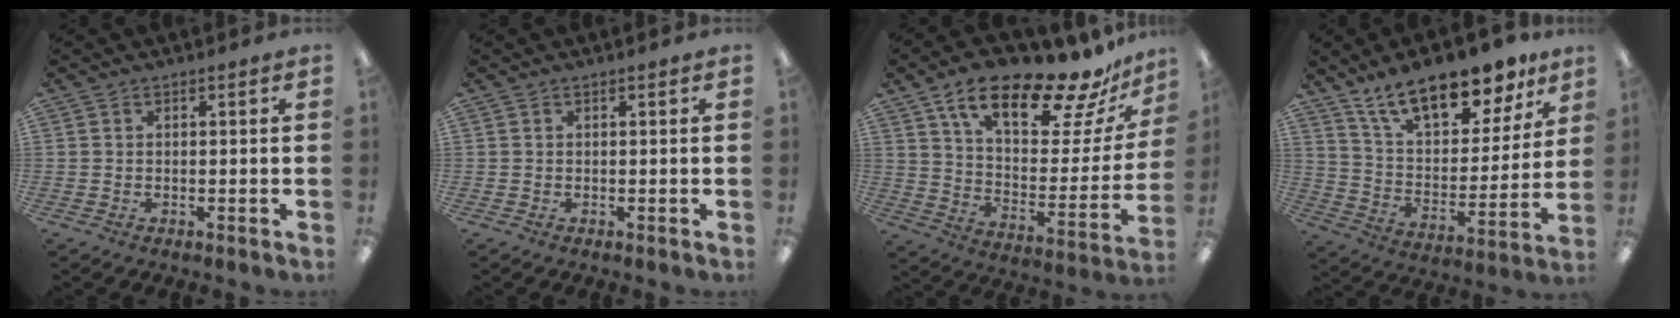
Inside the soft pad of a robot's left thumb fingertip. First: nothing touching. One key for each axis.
{"total": 0.0}
{"total": 22.3, "fx": 16.4, "fy": 7.7, "fz": 13.1, "tx": -0.204, "ty": -0.104, "tz": 0.273}
{"total": 19.9, "fx": 14.9, "fy": 8.1, "fz": 10.5, "tx": -0.172, "ty": -0.091, "tz": 0.257}